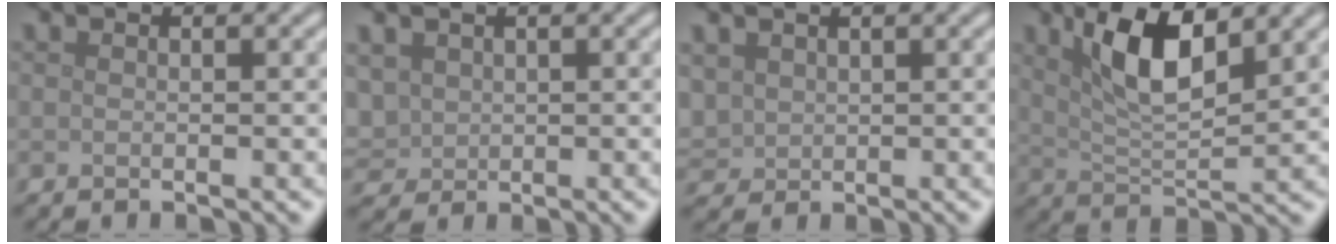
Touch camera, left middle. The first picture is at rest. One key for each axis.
{"total": 2.5, "fx": 0.8, "fy": 2.0, "fz": 1.2, "tx": -0.035, "ty": 0.001, "tz": 0.020}
{"total": 2.1, "fx": 0.9, "fy": 1.7, "fz": 0.8, "tx": -0.029, "ty": 0.002, "tz": 0.022}
{"total": 6.5, "fx": 2.9, "fy": 2.3, "fz": 5.4, "tx": -0.105, "ty": 0.002, "tz": 0.051}